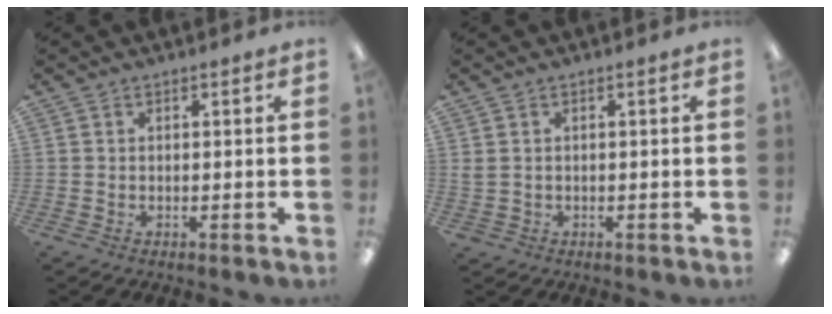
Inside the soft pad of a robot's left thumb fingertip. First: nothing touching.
{"total": 1.2, "force": [0.3, 1.0, 0.7], "torque": [-0.017, 0.004, 0.003]}